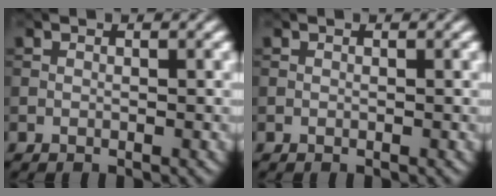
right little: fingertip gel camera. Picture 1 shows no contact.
{"total": 0.0}